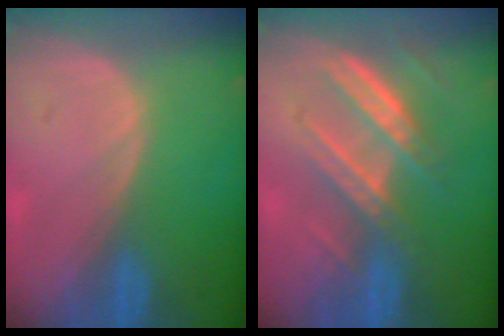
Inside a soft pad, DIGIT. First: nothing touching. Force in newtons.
{"total": 7.8, "press": 7.0, "slide": 3.4}